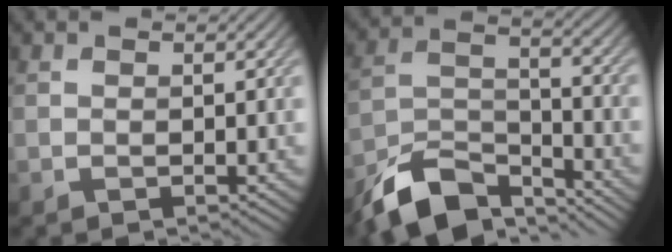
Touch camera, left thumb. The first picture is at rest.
{"total": 11.1, "force": [-8.9, 4.0, 5.3], "torque": [-0.101, -0.006, -0.174]}